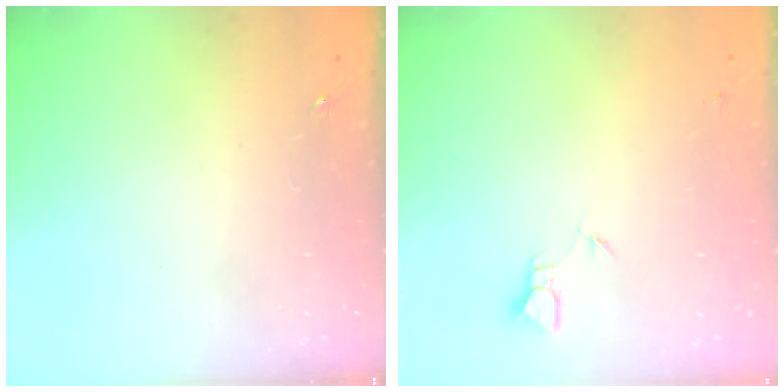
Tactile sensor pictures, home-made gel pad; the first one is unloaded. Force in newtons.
{"total": 2.0, "press": 2.0, "slide": 0.1}